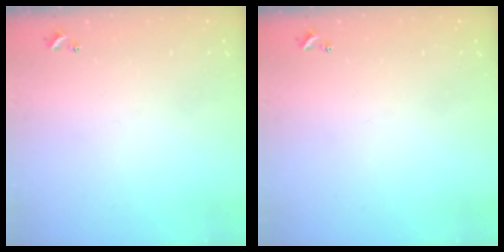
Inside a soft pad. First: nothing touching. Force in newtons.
{"total": 0.0}